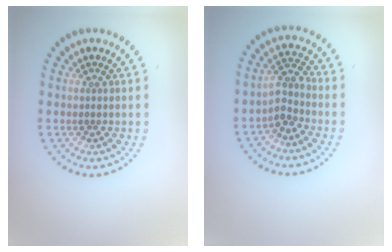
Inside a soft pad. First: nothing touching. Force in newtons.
{"total": 2.6, "press": 2.0, "slide": 1.6}